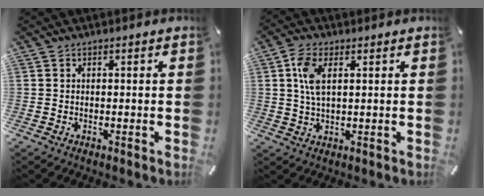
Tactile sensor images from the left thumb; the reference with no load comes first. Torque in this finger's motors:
{"motor_torque": [-0.01, 0.14, 0.26, -0.04, -0.07]}